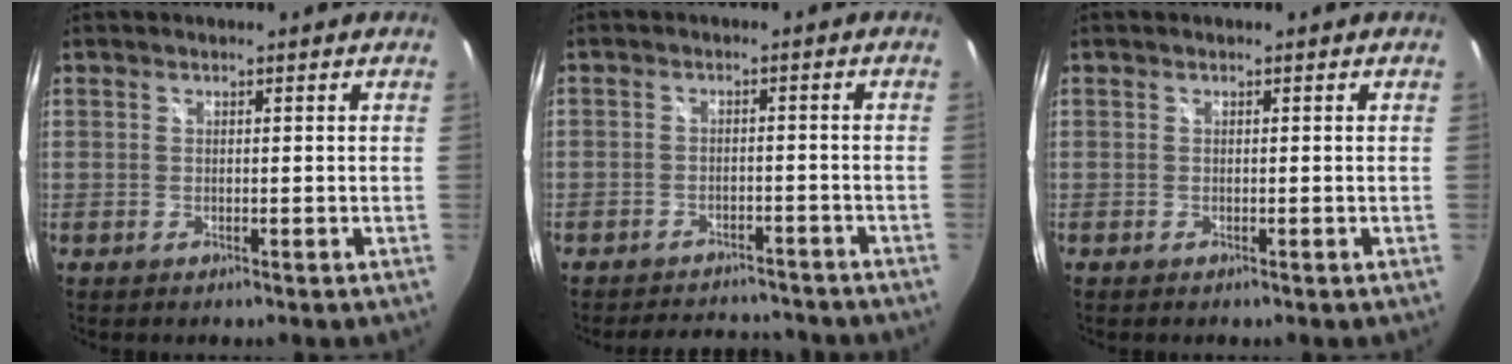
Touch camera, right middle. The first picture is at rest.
{"total": 8.9, "force": [-8.0, 3.2, 2.2], "torque": [-0.053, 0.029, -0.103]}
{"total": 0.0}